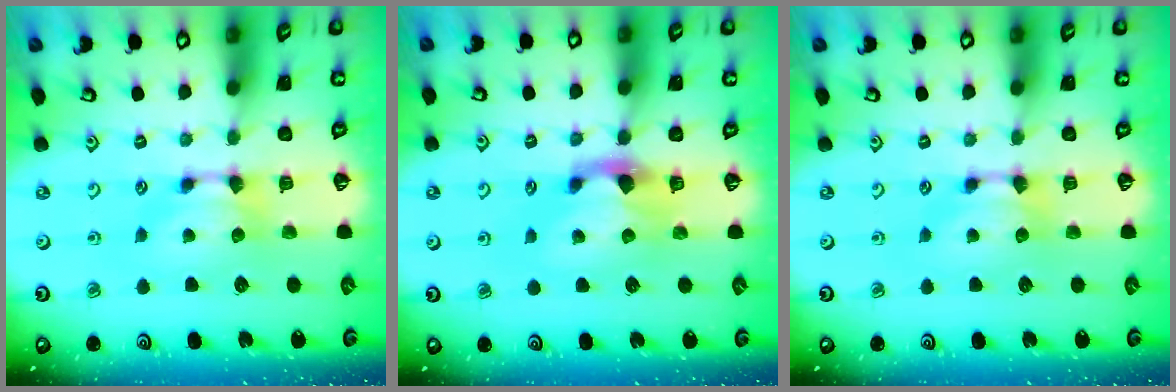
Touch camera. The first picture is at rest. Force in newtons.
{"total": 2.1, "press": 1.7, "slide": 1.2}
{"total": 0.0}